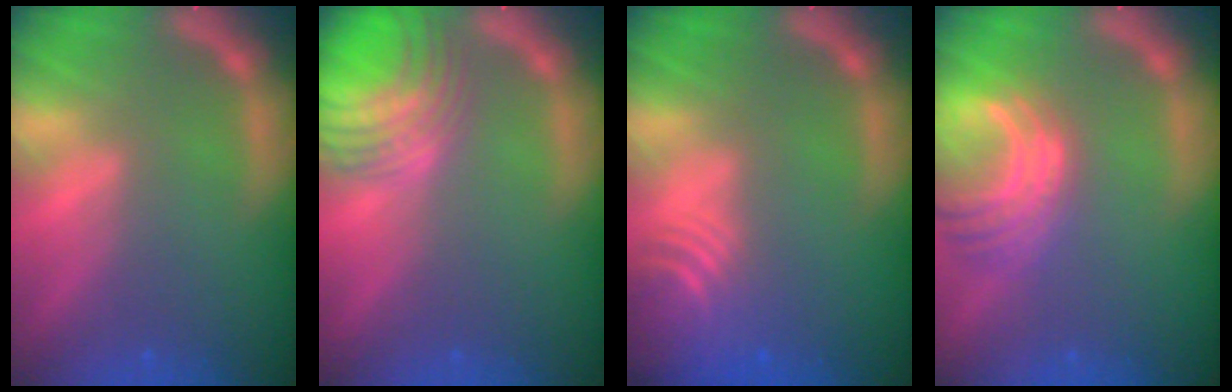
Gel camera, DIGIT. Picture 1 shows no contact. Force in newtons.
{"total": 8.1}
{"total": 7.0}
{"total": 7.0}